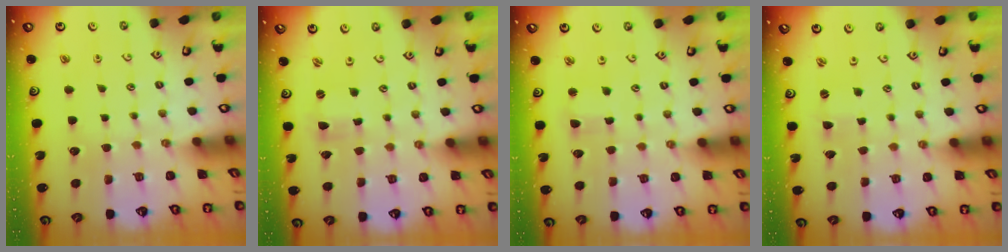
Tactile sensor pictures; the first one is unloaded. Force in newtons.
{"total": 0.0}
{"total": 2.9, "press": 2.9, "slide": 0.3}
{"total": 1.1, "press": 1.1, "slide": 0.3}